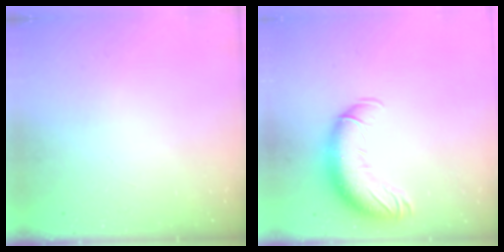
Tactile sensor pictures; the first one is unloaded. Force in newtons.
{"total": 14.0, "press": 13.6, "slide": 3.3}